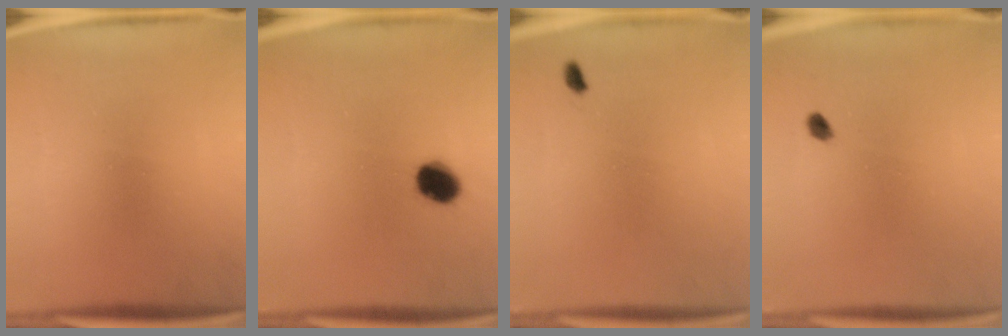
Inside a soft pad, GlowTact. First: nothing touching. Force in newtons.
{"total": 6.6}
{"total": 1.1}
{"total": 2.0}